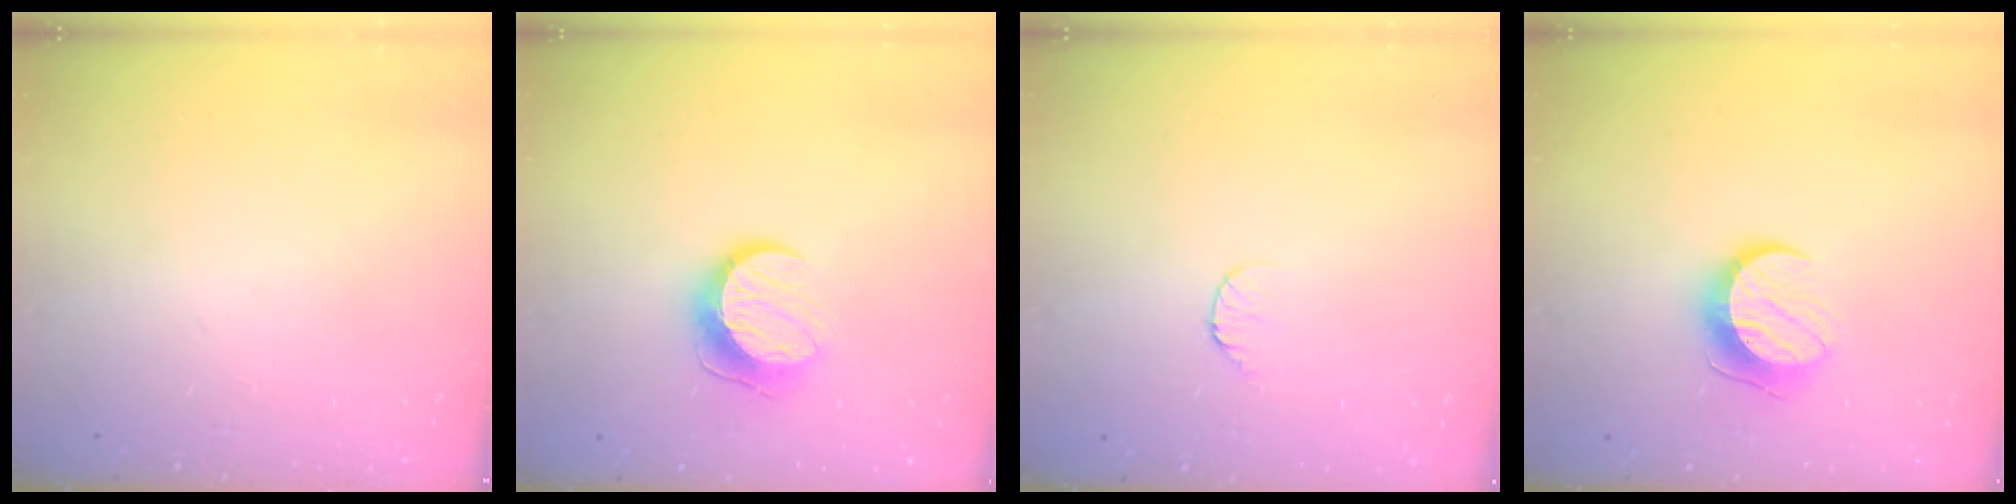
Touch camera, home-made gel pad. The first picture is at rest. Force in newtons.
{"total": 10.0, "press": 10.0, "slide": 0.4}
{"total": 5.7, "press": 5.7, "slide": 0.6}
{"total": 9.7, "press": 9.7, "slide": 0.5}